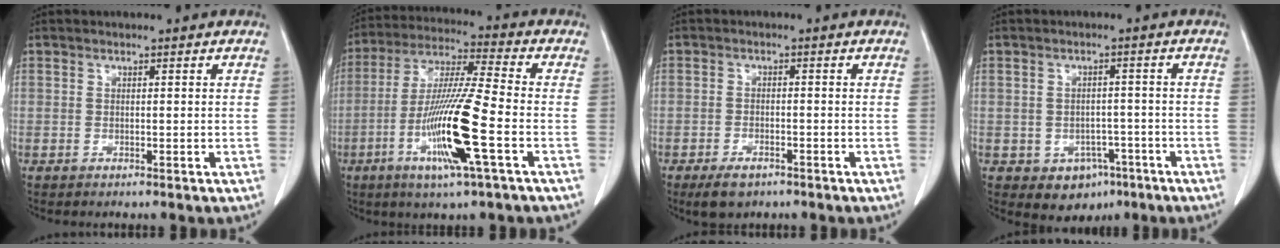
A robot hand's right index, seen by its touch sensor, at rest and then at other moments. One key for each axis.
{"total": 14.7, "fx": -4.8, "fy": -0.1, "fz": 13.9, "tx": -0.277, "ty": -0.016, "tz": -0.092}
{"total": 4.1, "fx": -2.8, "fy": 1.9, "fz": 2.3, "tx": -0.042, "ty": -0.004, "tz": -0.040}
{"total": 4.9, "fx": -2.4, "fy": 3.8, "fz": 2.1, "tx": -0.021, "ty": 0.005, "tz": -0.021}